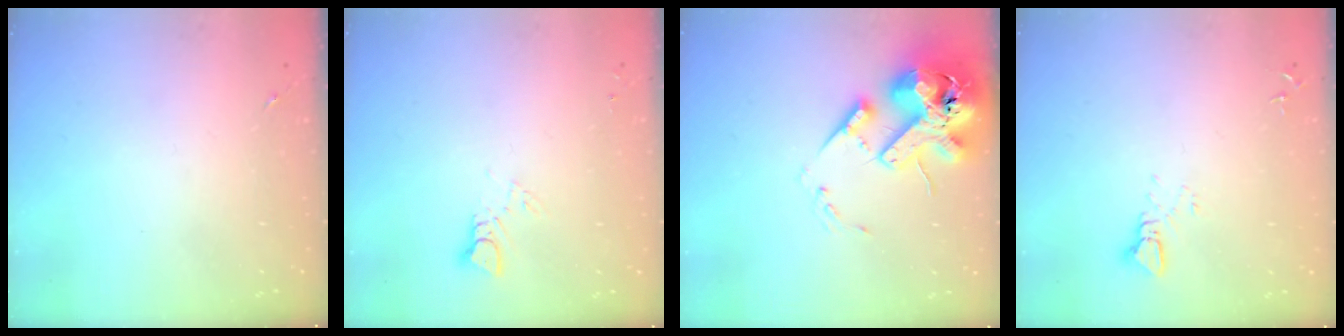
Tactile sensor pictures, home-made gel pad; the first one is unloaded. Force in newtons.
{"total": 2.9, "press": 2.9, "slide": 0.2}
{"total": 18.6, "press": 18.4, "slide": 3.2}
{"total": 2.5, "press": 2.5, "slide": 0.1}